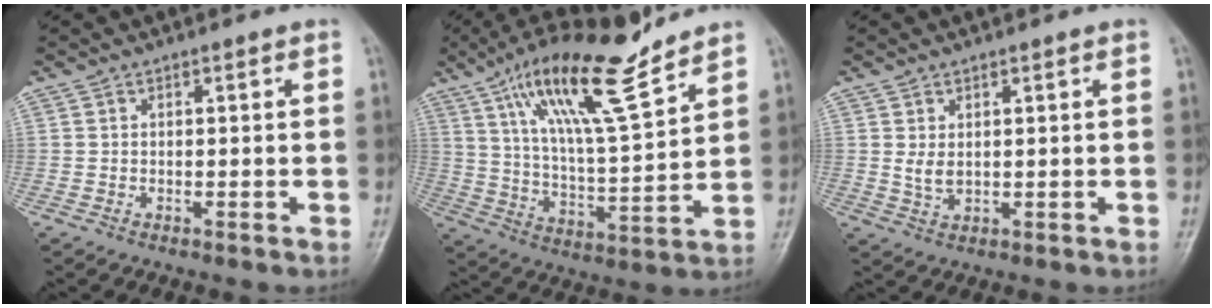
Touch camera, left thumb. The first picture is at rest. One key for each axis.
{"total": 18.3, "fx": 12.2, "fy": 3.8, "fz": 13.1, "tx": -0.213, "ty": -0.057, "tz": 0.219}
{"total": 2.4, "fx": 0.6, "fy": 1.4, "fz": 1.9, "tx": -0.032, "ty": -0.007, "tz": 0.017}